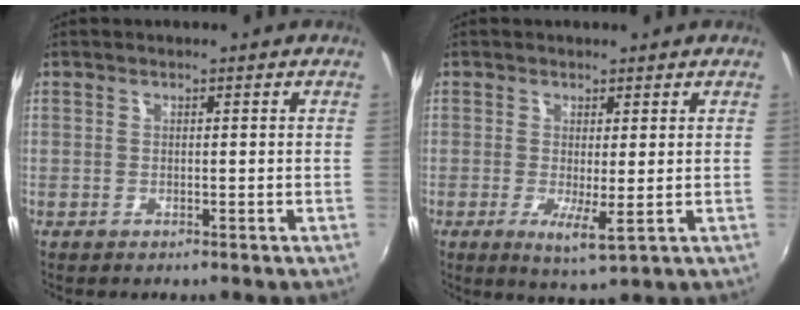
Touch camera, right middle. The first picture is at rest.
{"total": 4.4, "force": [-0.6, 0.5, 4.3], "torque": [-0.081, -0.014, -0.008]}